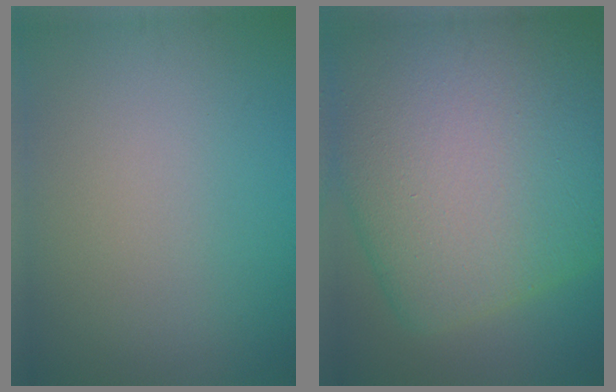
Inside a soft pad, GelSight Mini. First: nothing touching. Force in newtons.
{"total": 17.1, "press": 17.1, "slide": 0.5}